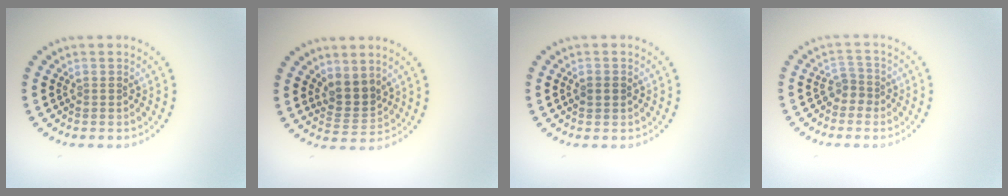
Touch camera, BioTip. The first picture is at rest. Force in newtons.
{"total": 2.7, "press": 2.1, "slide": 1.6}
{"total": 1.4, "press": 1.4, "slide": 0.1}
{"total": 1.7, "press": 1.2, "slide": 1.2}